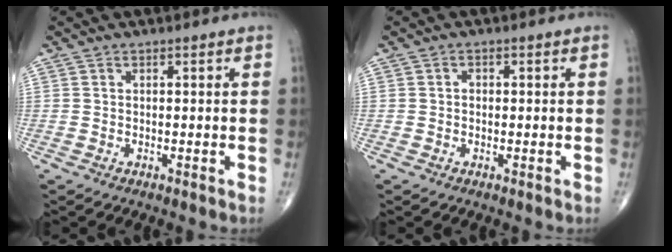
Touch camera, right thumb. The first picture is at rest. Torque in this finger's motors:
{"motor_torque": [-0.38, 0.12, 0.23, 0.14, 0.00]}